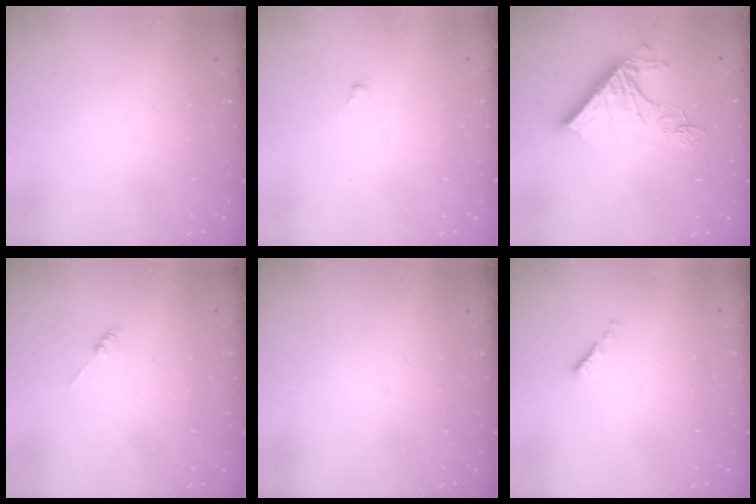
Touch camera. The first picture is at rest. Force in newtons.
{"total": 0.5, "press": 0.4, "slide": 0.4}
{"total": 12.9, "press": 12.9, "slide": 1.0}
{"total": 0.0}
{"total": 0.0}
{"total": 0.0}